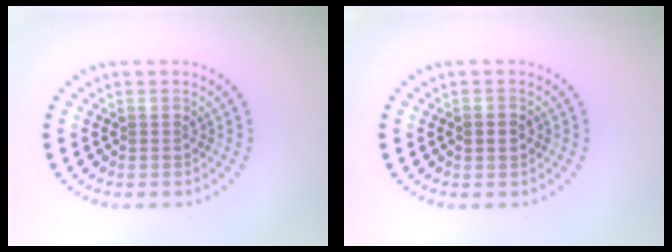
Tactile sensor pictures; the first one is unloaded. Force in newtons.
{"total": 1.8, "press": 1.8, "slide": 0.1}